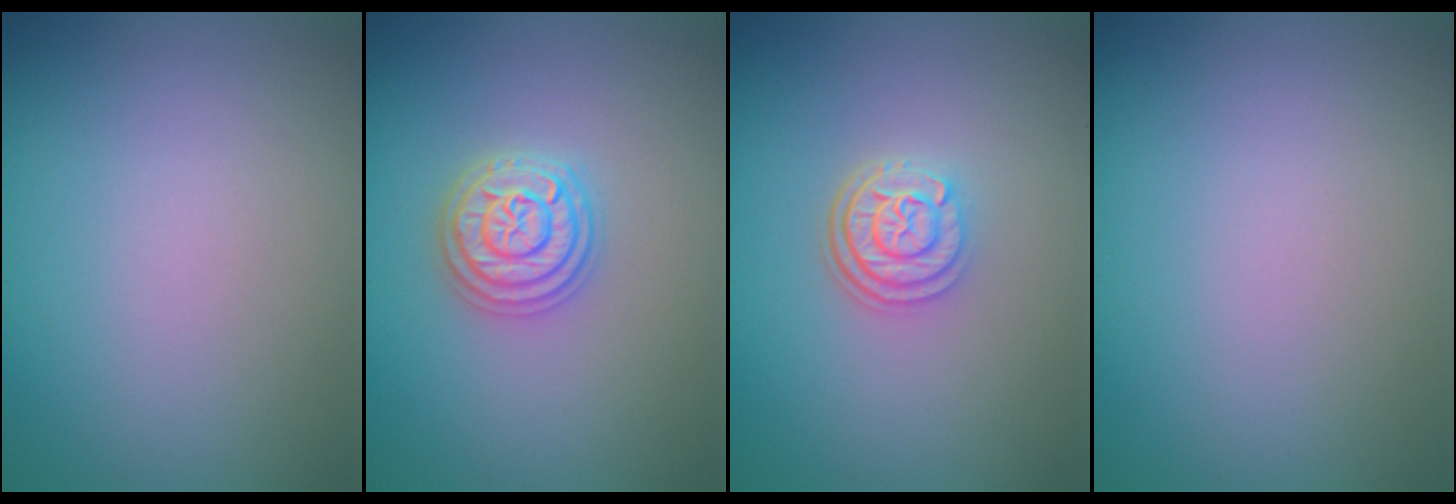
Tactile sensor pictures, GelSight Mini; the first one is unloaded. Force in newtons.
{"total": 3.7, "press": 3.6, "slide": 0.5}
{"total": 3.1, "press": 2.4, "slide": 2.0}
{"total": 0.0}